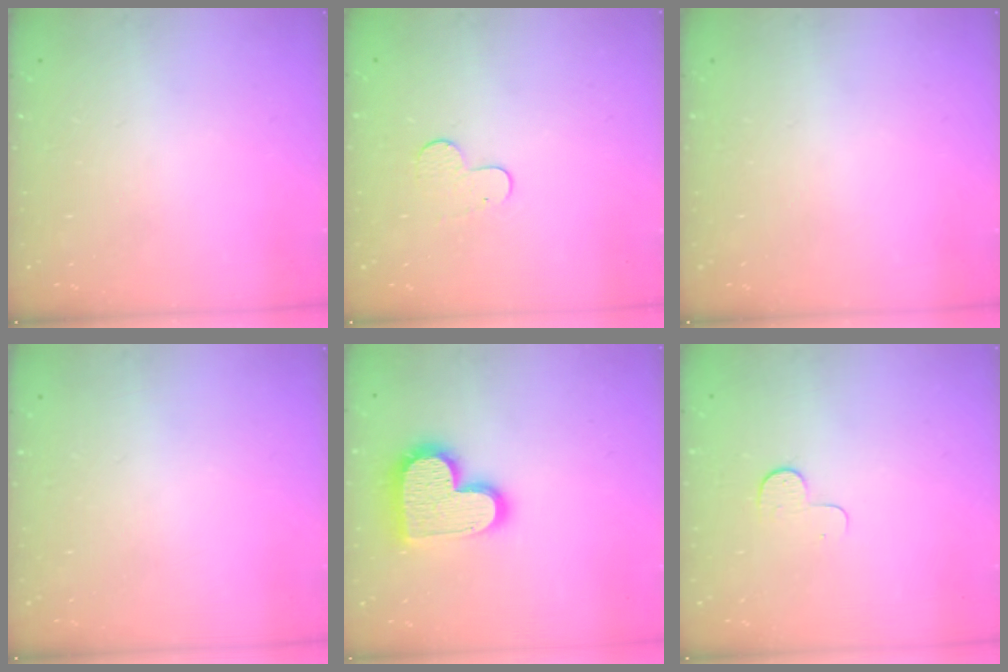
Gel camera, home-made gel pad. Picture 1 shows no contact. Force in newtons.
{"total": 6.7, "press": 6.7, "slide": 0.6}
{"total": 0.0}
{"total": 0.0}
{"total": 17.6, "press": 17.5, "slide": 1.3}
{"total": 4.8, "press": 4.8, "slide": 0.4}